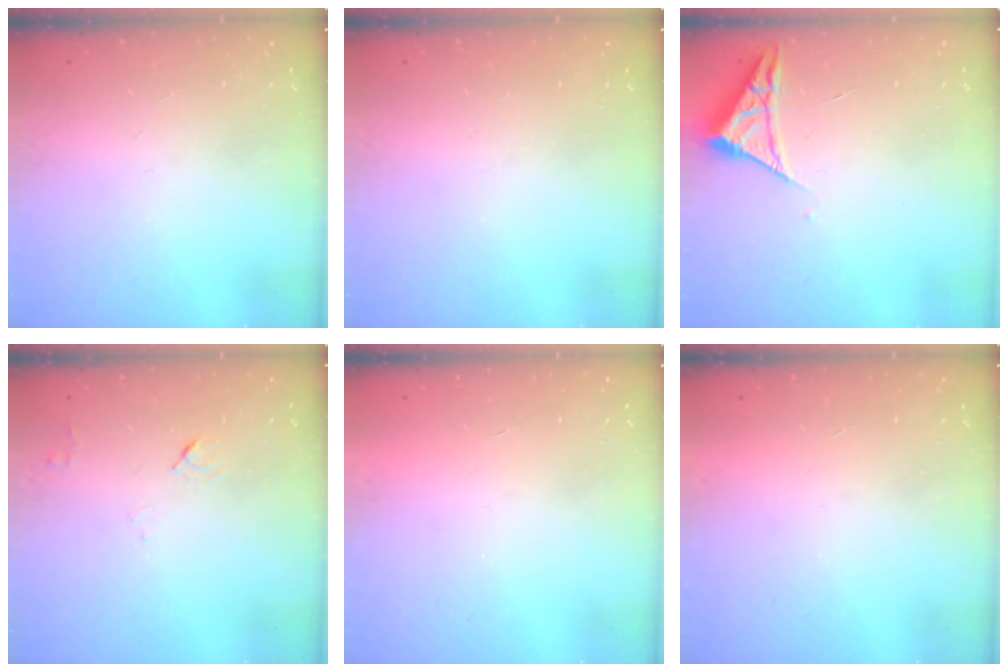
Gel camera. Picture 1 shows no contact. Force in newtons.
{"total": 0.0}
{"total": 4.2, "press": 4.2, "slide": 0.5}
{"total": 4.6, "press": 4.5, "slide": 0.6}
{"total": 1.8, "press": 1.8, "slide": 0.1}
{"total": 1.7, "press": 1.7, "slide": 0.1}